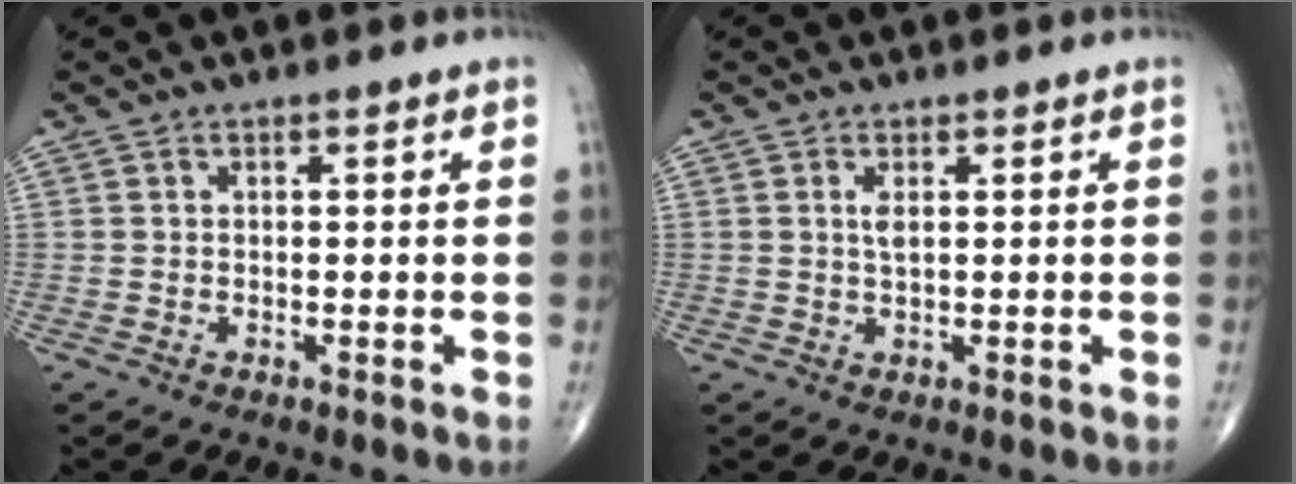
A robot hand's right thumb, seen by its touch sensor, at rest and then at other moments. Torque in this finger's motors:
{"motor_torque": [0.55, 0.44, 0.45, 0.11, 0.03]}